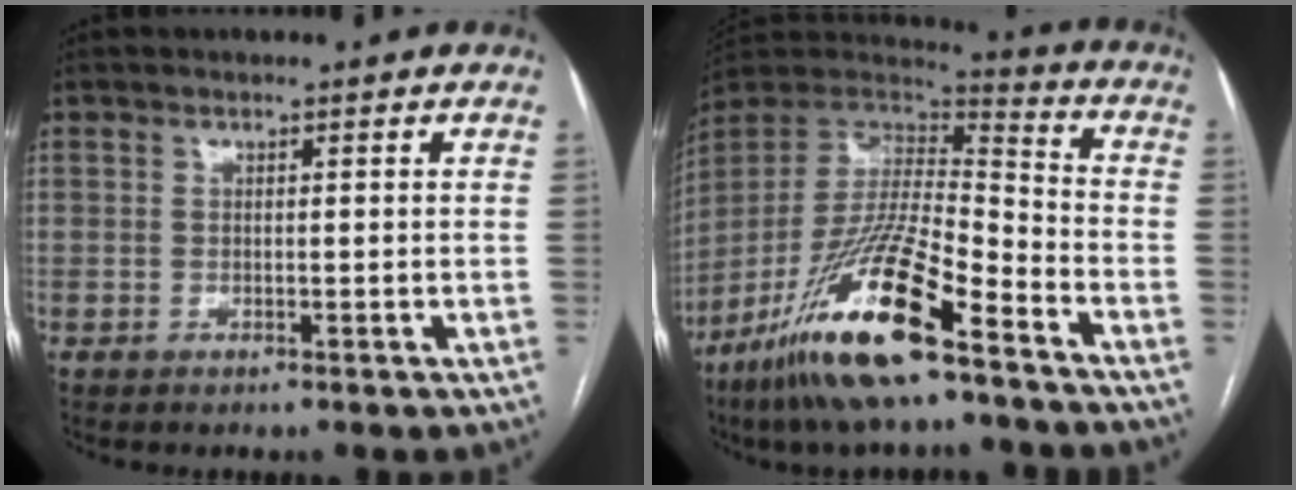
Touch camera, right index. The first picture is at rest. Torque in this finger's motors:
{"motor_torque": [0.35, -0.78, 0.35, 0.09]}